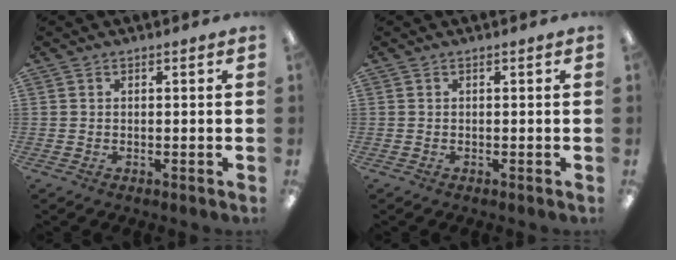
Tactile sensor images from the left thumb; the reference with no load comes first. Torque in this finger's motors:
{"motor_torque": [0.00, 0.01, 0.07, -0.07, 0.00]}